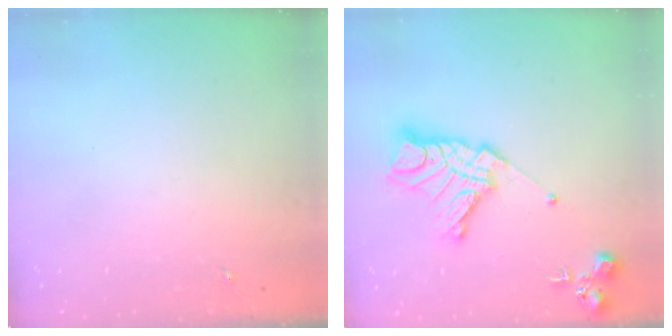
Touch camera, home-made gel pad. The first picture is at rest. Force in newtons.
{"total": 18.2, "press": 18.1, "slide": 1.5}